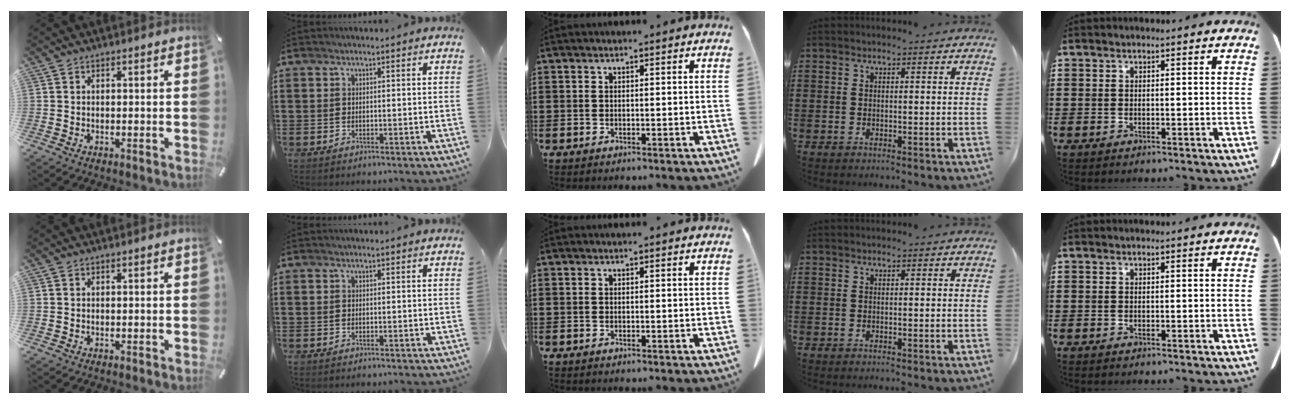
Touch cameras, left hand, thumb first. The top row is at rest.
{}